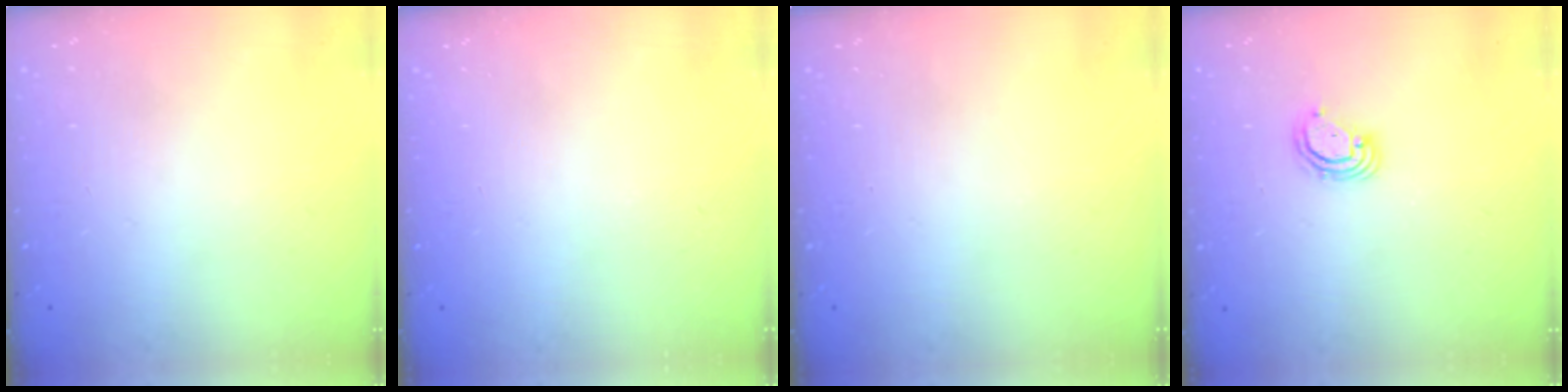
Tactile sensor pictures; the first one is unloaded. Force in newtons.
{"total": 0.0}
{"total": 0.0}
{"total": 3.6, "press": 3.6, "slide": 0.3}